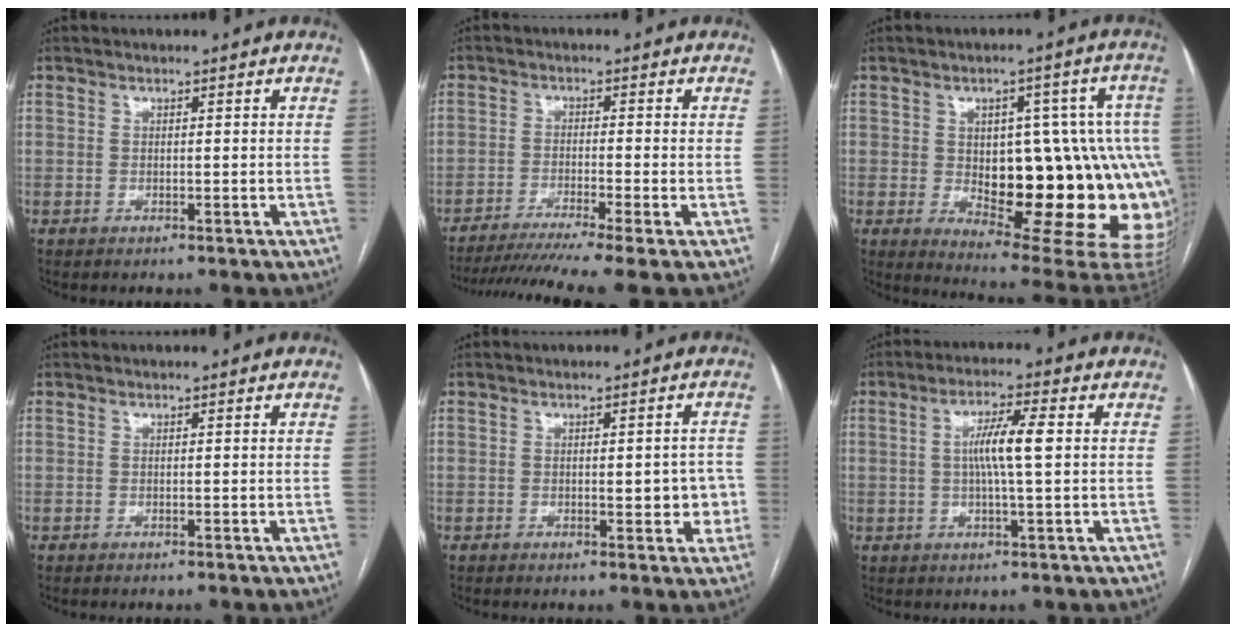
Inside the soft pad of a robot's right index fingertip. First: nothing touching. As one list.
[{"total": 10.6, "force": [-8.3, -1.6, 6.4], "torque": [-0.093, -0.025, -0.130]}, {"total": 23.3, "force": [-2.0, 8.4, 21.6], "torque": [-0.204, 0.023, 0.000]}, {"total": 0.0}, {"total": 4.8, "force": [-0.4, 2.1, 4.3], "torque": [-0.044, 0.008, -0.002]}, {"total": 6.4, "force": [0.6, 0.1, 6.4], "torque": [-0.119, 0.003, 0.009]}]